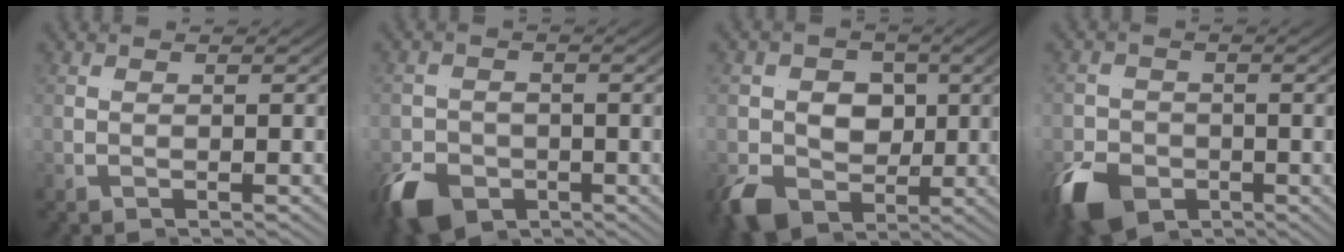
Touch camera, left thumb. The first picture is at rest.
{"total": 6.5, "force": [-1.7, 4.7, 4.1], "torque": [-0.068, -0.017, -0.027]}
{"total": 14.0, "force": [-0.3, 10.5, 9.3], "torque": [-0.138, -0.015, -0.007]}
{"total": 7.8, "force": [-1.8, 5.6, 5.1], "torque": [-0.087, -0.017, -0.027]}